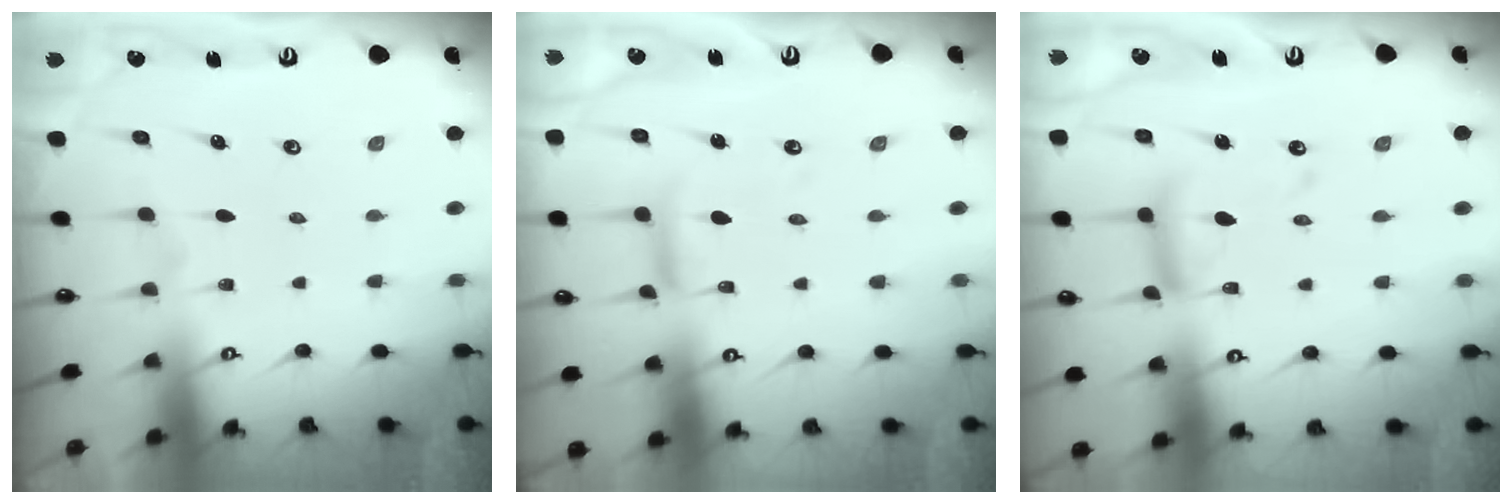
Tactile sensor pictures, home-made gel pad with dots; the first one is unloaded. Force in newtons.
{"total": 8.3, "press": 8.3, "slide": 0.6}
{"total": 12.4, "press": 12.3, "slide": 1.1}